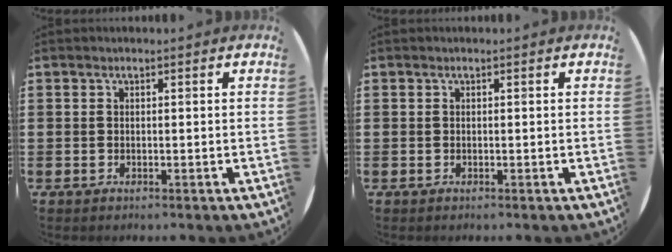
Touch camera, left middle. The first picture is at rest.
{"total": 0.0}